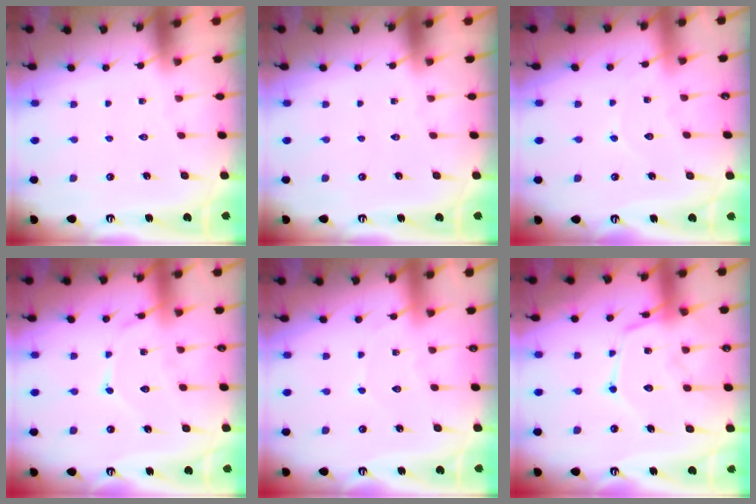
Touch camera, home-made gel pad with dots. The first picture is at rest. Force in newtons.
{"total": 0.0}
{"total": 5.1, "press": 5.1, "slide": 0.5}
{"total": 11.2, "press": 11.2, "slide": 0.9}
{"total": 3.3, "press": 3.3, "slide": 0.2}
{"total": 16.0, "press": 16.0, "slide": 1.2}